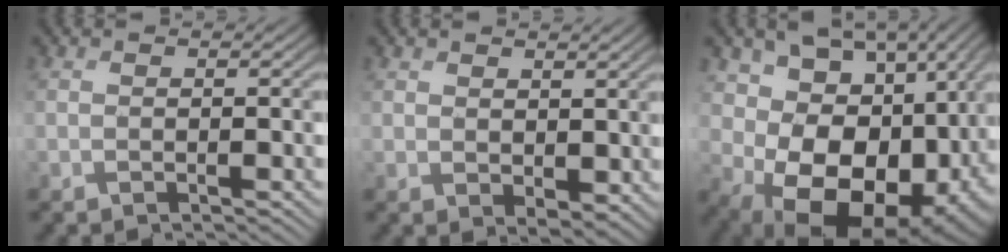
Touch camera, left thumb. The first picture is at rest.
{"total": 2.3, "force": [1.1, 1.3, 1.4], "torque": [-0.034, -0.006, 0.032]}
{"total": 17.5, "force": [-1.1, 13.2, 11.4], "torque": [-0.177, -0.069, 0.038]}